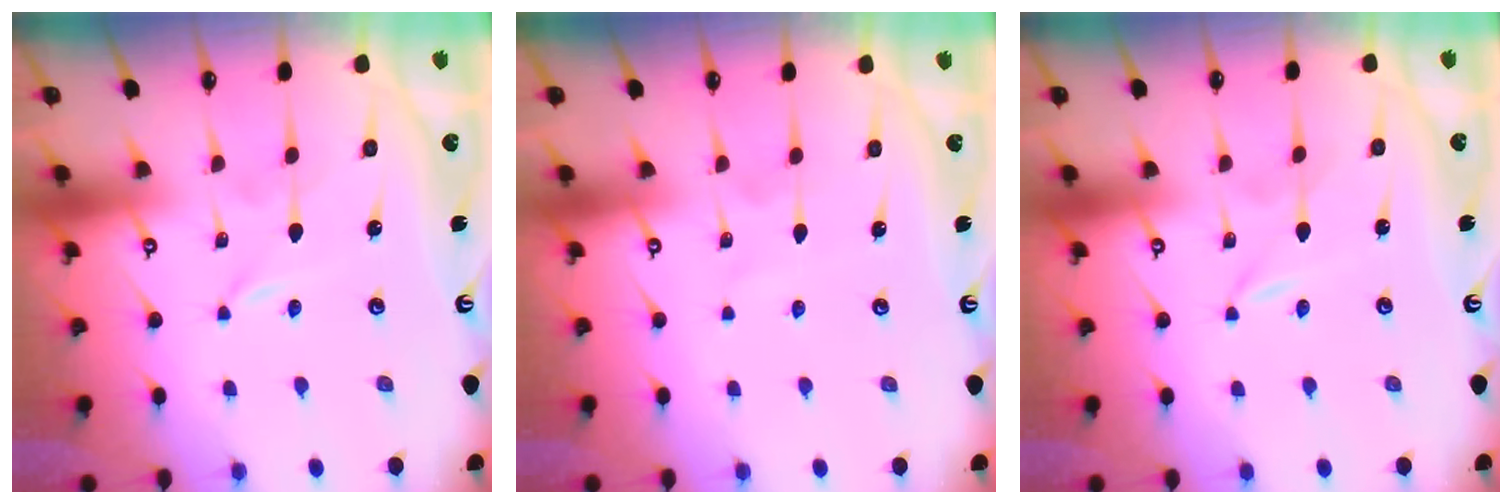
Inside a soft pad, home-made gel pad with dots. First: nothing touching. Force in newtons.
{"total": 2.6, "press": 2.6, "slide": 0.2}
{"total": 0.0}